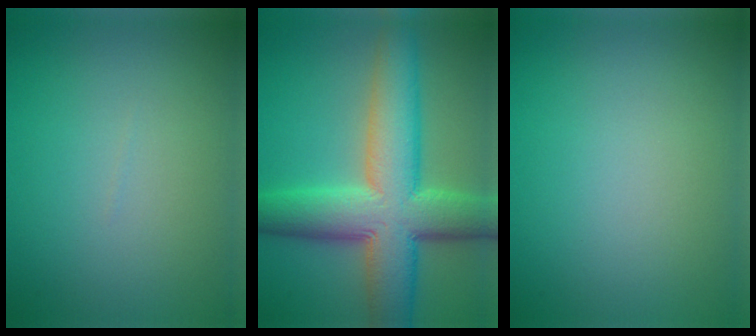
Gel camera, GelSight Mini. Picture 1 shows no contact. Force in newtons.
{"total": 11.1, "press": 11.1, "slide": 0.4}
{"total": 0.0}